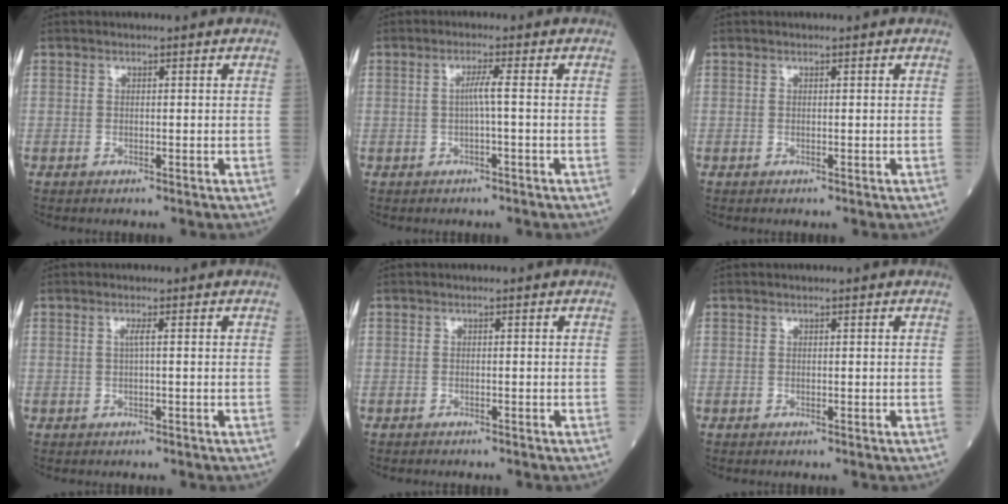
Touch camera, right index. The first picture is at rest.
{"total": 2.1, "force": [-0.2, -0.4, 2.0], "torque": [-0.037, 0.002, -0.005]}
{"total": 0.0}
{"total": 0.9, "force": [0.0, -0.2, 0.9], "torque": [-0.016, 0.002, 0.000]}
{"total": 0.8, "force": [-0.7, 0.2, 0.3], "torque": [-0.010, -0.001, -0.010]}
{"total": 0.0}